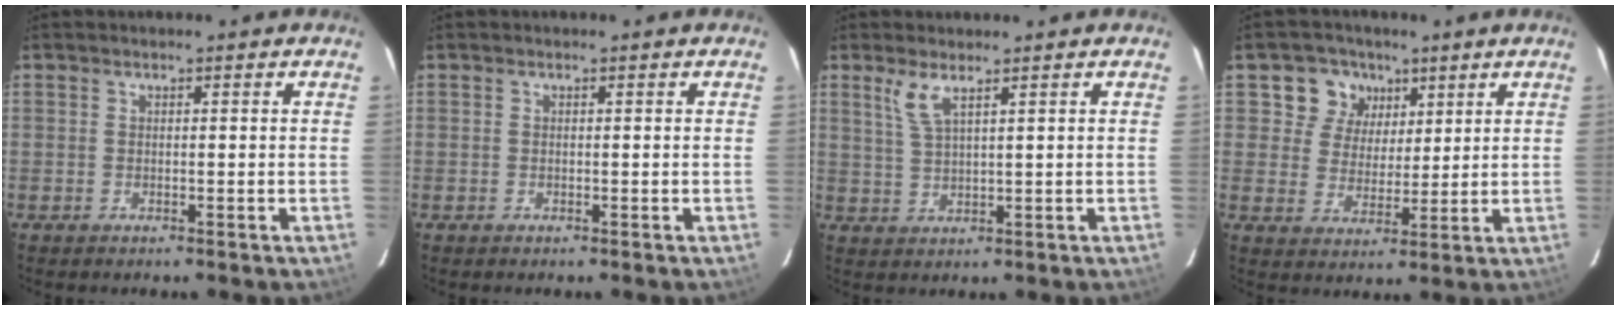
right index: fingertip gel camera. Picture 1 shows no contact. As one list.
[{"total": 0.0}, {"total": 3.6, "force": [2.3, 0.5, 2.8], "torque": [-0.061, -0.001, 0.051]}, {"total": 7.5, "force": [3.5, 6.6, 1.2], "torque": [-0.024, 0.013, 0.056]}]